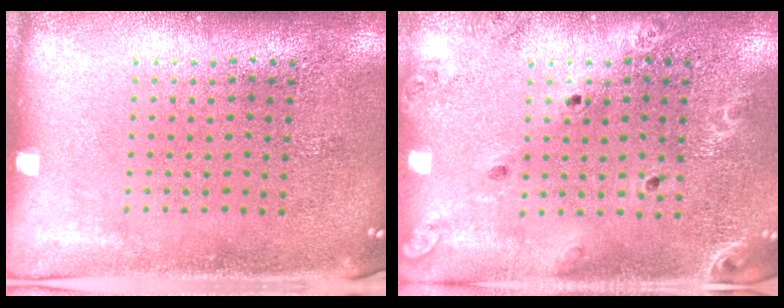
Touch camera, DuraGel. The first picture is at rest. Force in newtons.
{"total": 1.5, "press": 1.4, "slide": 0.2}